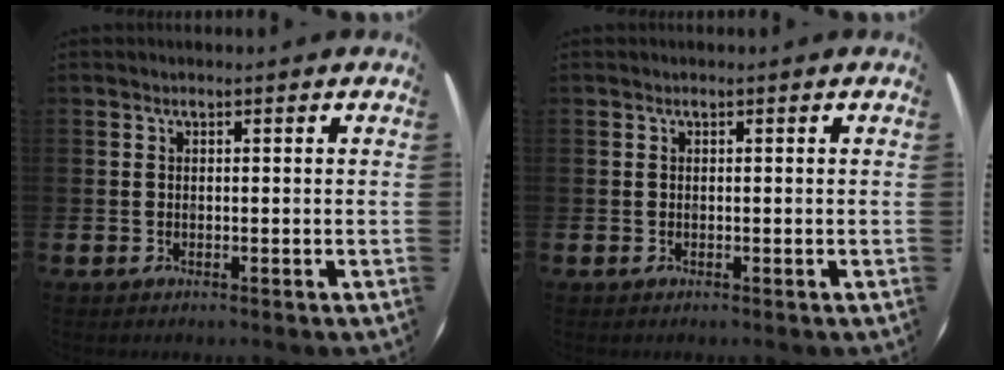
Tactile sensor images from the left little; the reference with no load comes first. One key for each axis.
{"total": 0.0}